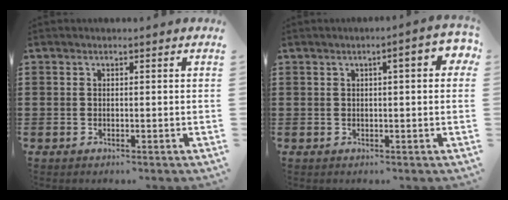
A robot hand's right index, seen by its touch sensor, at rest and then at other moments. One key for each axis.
{"total": 4.0, "fx": 0.8, "fy": 0.7, "fz": 3.9, "tx": -0.057, "ty": 0.000, "tz": 0.007}